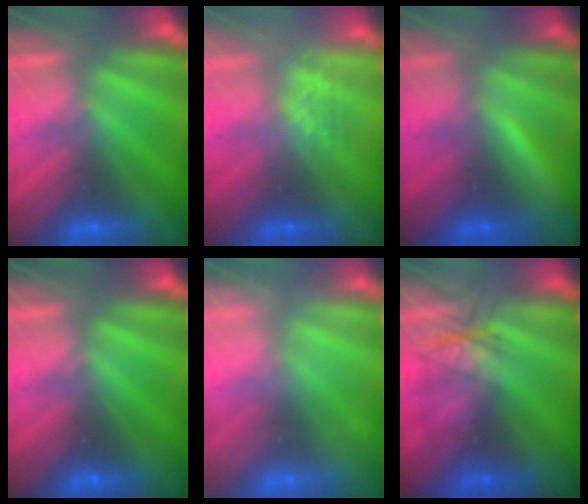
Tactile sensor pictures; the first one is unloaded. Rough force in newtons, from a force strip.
{"total": 2.8}
{"total": 1.7}
{"total": 0.0}
{"total": 2.4}
{"total": 2.1}